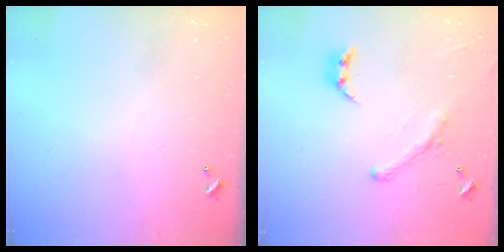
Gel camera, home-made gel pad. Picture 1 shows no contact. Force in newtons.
{"total": 2.0, "press": 1.5, "slide": 1.2}